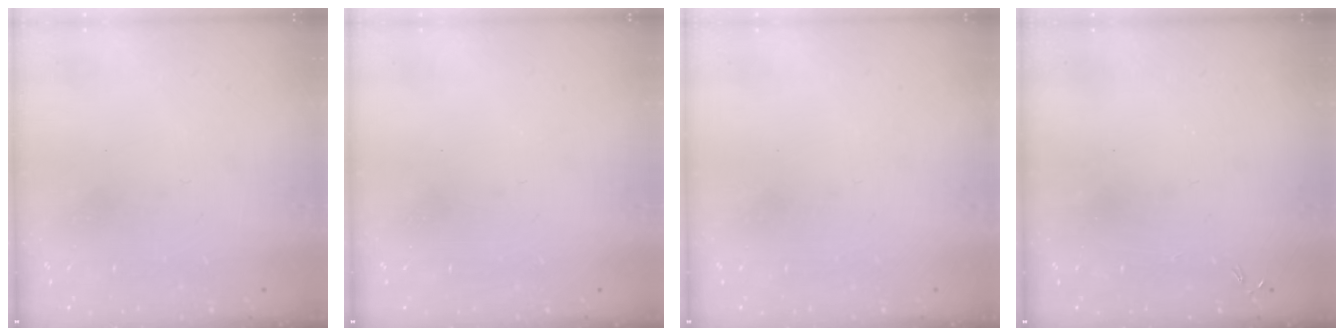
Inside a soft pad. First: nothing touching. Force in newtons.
{"total": 0.0}
{"total": 0.0}
{"total": 0.0}